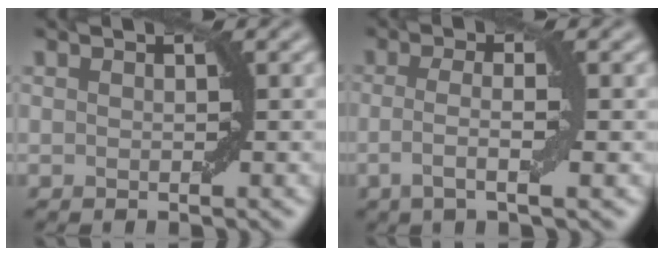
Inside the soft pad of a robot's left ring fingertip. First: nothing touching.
{"total": 3.4, "force": [-0.6, 0.7, 3.2], "torque": [-0.062, -0.004, -0.014]}